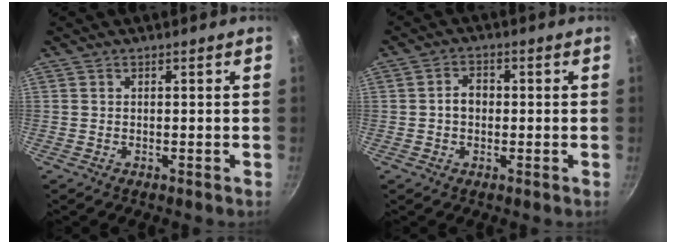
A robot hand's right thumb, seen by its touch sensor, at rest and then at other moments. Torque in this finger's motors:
{"motor_torque": [0.73, 0.66, 0.80, 0.21, 0.01]}